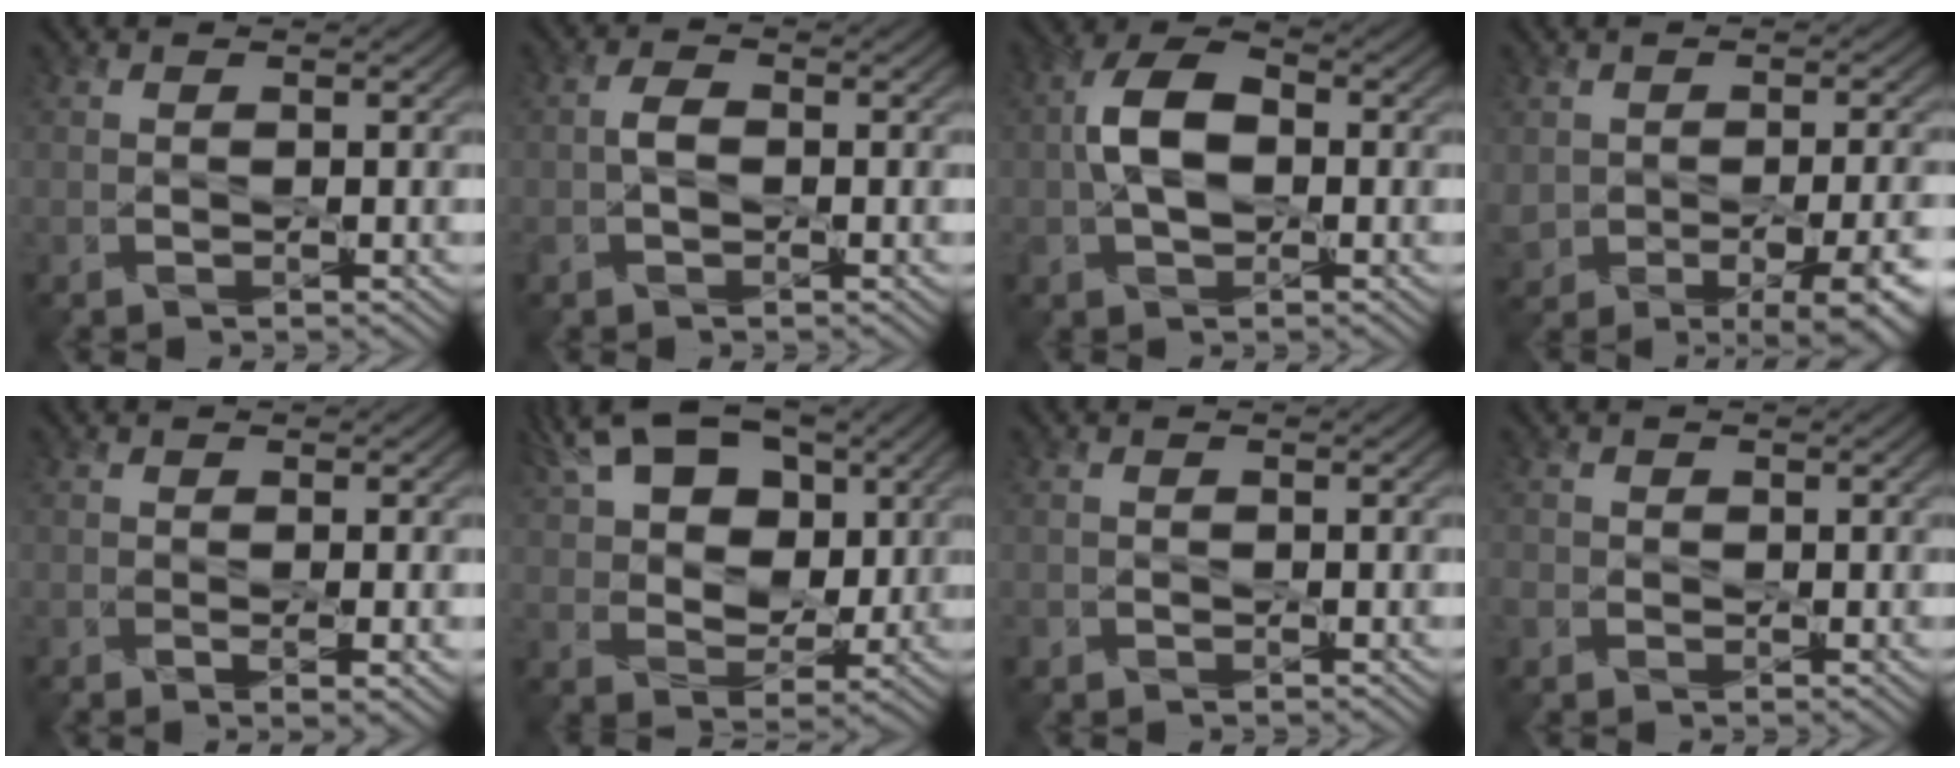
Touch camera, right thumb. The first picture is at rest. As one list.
[{"total": 2.2, "force": [-0.4, 1.4, 1.6], "torque": [-0.039, 0.002, -0.009]}, {"total": 7.1, "force": [-0.2, 4.4, 5.5], "torque": [-0.123, 0.006, -0.011]}, {"total": 10.7, "force": [-4.2, 6.3, 7.5], "torque": [-0.117, -0.033, -0.042]}, {"total": 2.3, "force": [-0.8, 0.8, 2.1], "torque": [-0.038, -0.010, -0.008]}, {"total": 13.1, "force": [5.3, 7.9, 9.0], "torque": [-0.179, 0.017, 0.069]}, {"total": 0.7, "force": [-0.6, 0.5, 0.1], "torque": [-0.002, -0.004, -0.012]}, {"total": 1.5, "force": [-0.5, 1.4, 0.3], "torque": [-0.008, -0.006, -0.013]}]